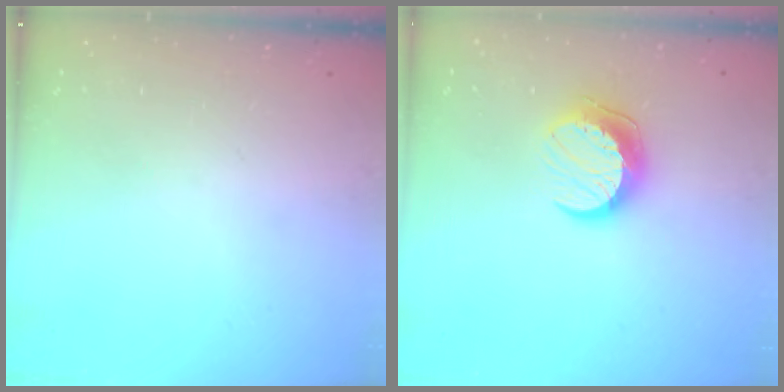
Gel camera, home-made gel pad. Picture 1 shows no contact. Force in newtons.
{"total": 10.7, "press": 10.7, "slide": 0.3}